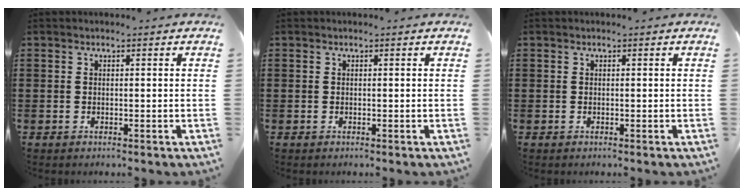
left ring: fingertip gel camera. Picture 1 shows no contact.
{"total": 0.0}
{"total": 0.0}